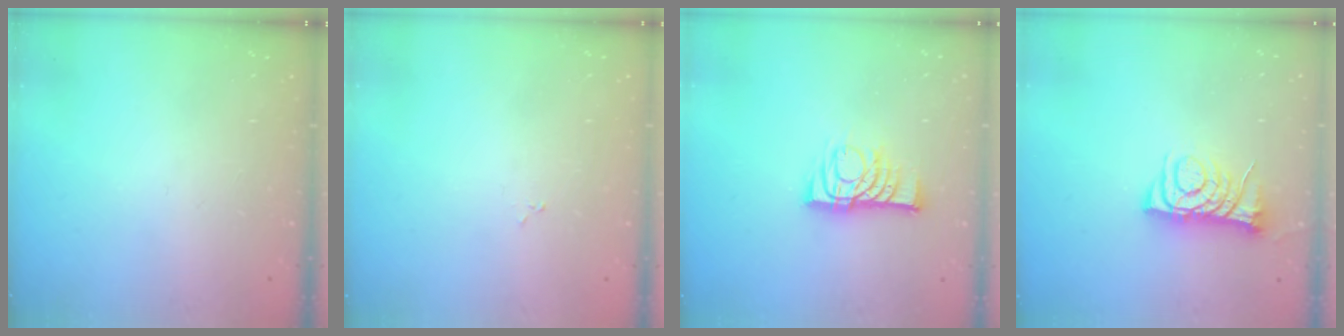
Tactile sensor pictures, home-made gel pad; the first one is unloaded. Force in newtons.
{"total": 1.9, "press": 1.9, "slide": 0.3}
{"total": 10.2, "press": 10.1, "slide": 0.8}
{"total": 8.0, "press": 7.9, "slide": 1.1}